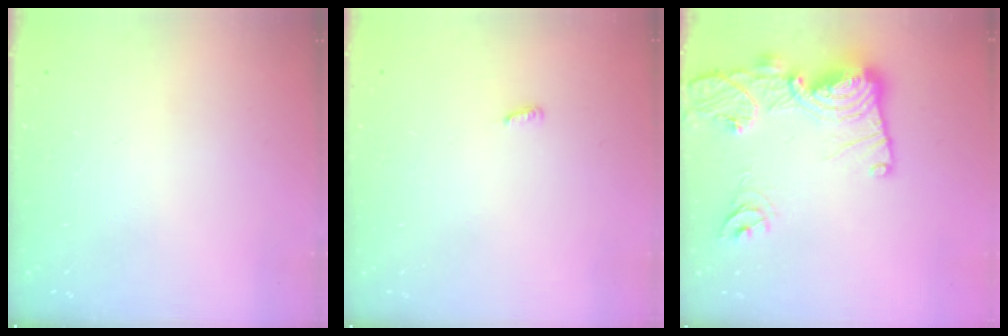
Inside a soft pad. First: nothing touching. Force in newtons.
{"total": 2.6, "press": 2.6, "slide": 0.2}
{"total": 18.6, "press": 18.6, "slide": 1.6}